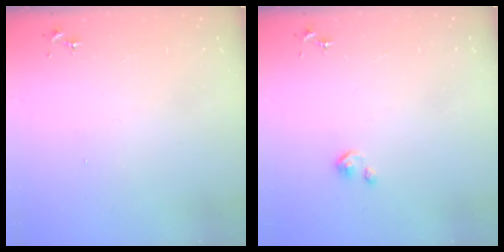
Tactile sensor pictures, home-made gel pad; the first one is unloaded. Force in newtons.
{"total": 2.7, "press": 2.7, "slide": 0.3}